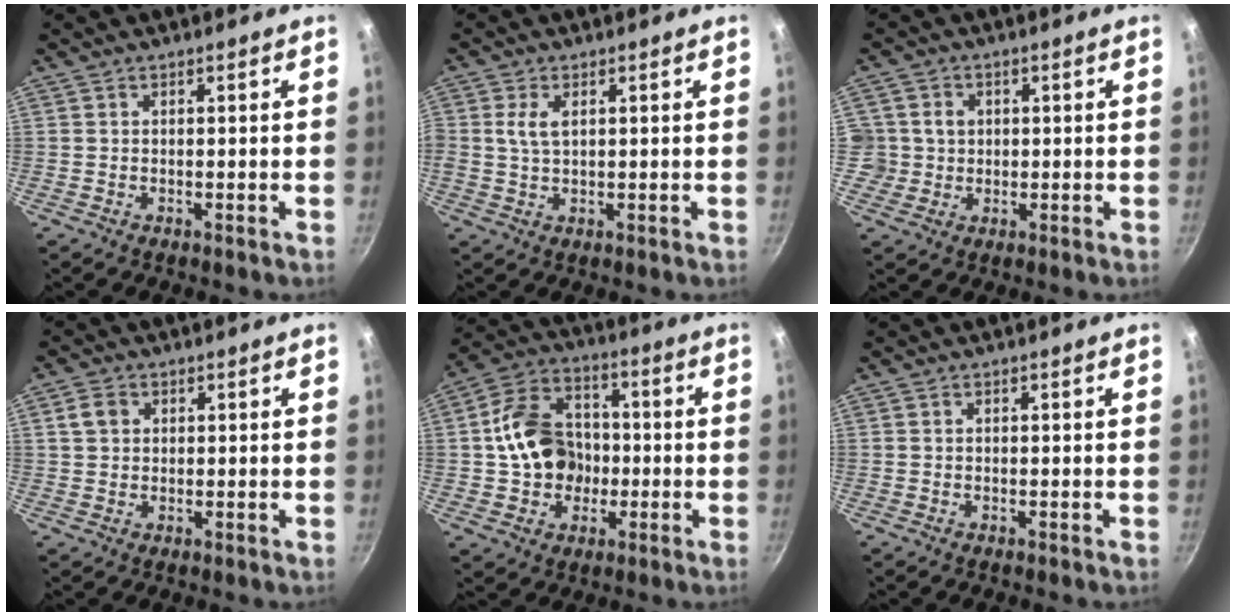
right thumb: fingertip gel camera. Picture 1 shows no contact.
{"total": 3.9, "force": [1.1, 2.0, 3.2], "torque": [-0.065, -0.001, 0.022]}
{"total": 5.2, "force": [0.7, 5.0, 1.2], "torque": [0.003, 0.012, 0.014]}
{"total": 3.3, "force": [1.1, 2.7, 1.5], "torque": [-0.016, 0.002, 0.017]}
{"total": 14.2, "force": [-0.4, 11.6, 8.2], "torque": [-0.118, 0.032, -0.011]}
{"total": 0.0}